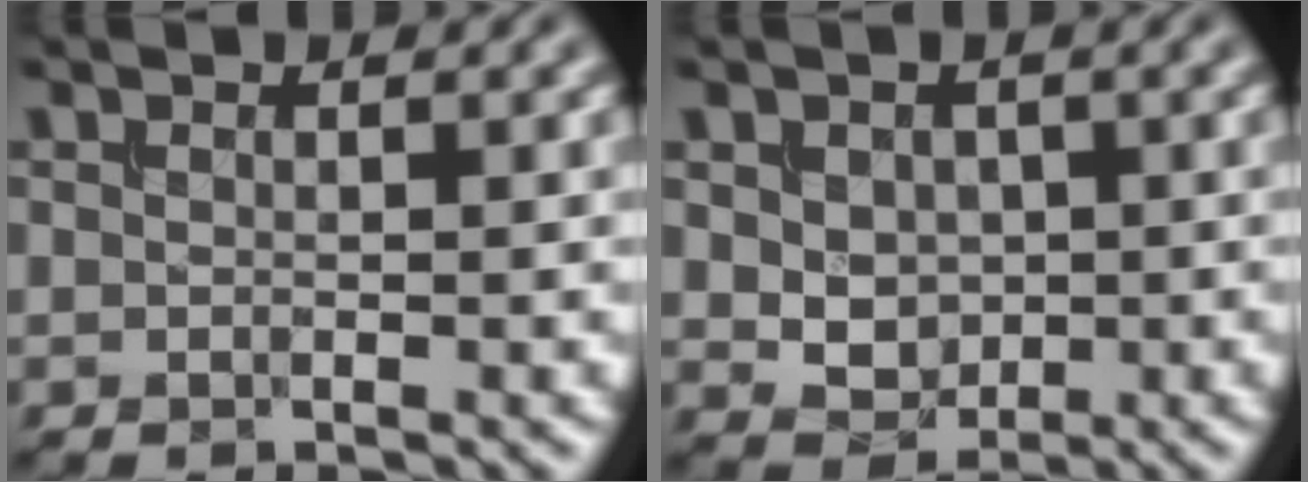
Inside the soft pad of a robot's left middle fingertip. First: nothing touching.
{"total": 3.0, "force": [0.3, 2.4, 1.7], "torque": [-0.038, -0.006, 0.011]}